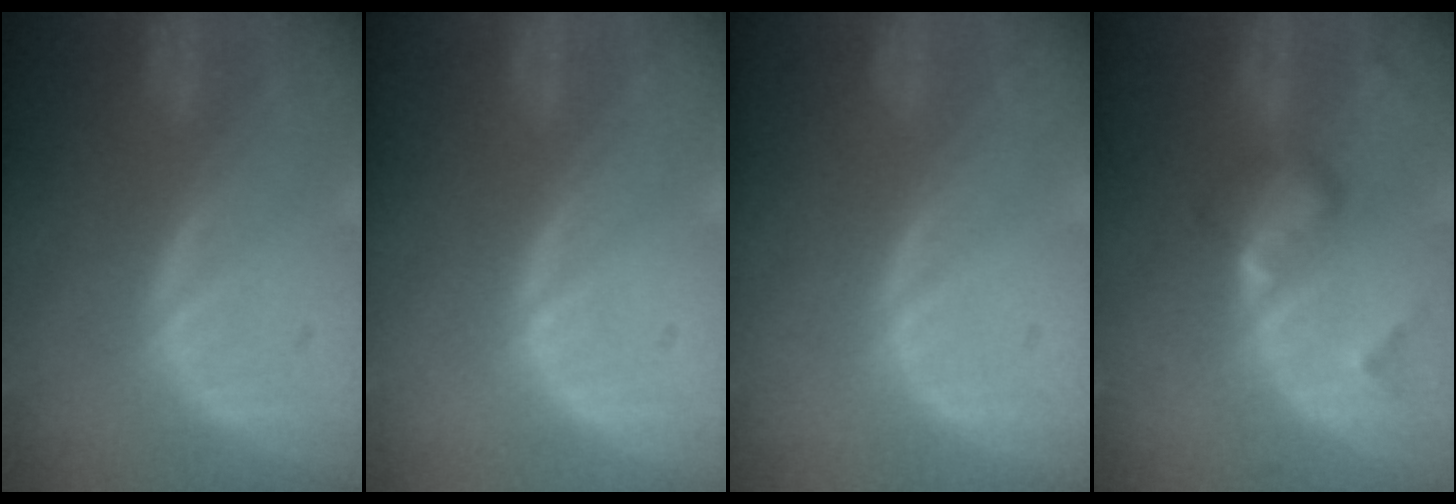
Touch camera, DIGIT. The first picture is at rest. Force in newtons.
{"total": 0.0}
{"total": 0.0}
{"total": 5.7, "press": 5.0, "slide": 2.8}